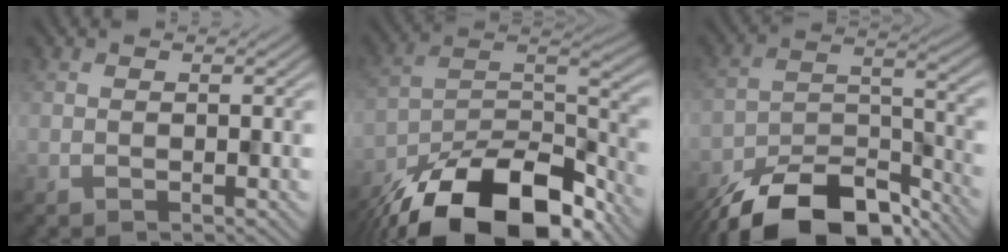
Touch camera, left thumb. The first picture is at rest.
{"total": 17.4, "force": [-12.2, 7.5, 9.9], "torque": [-0.211, -0.035, -0.195]}
{"total": 14.9, "force": [-11.8, 5.8, 7.1], "torque": [-0.154, -0.017, -0.184]}